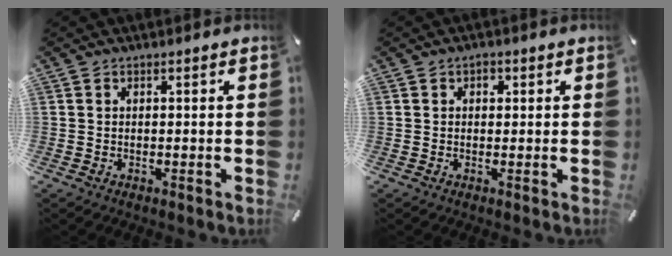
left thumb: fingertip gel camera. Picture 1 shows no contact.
{"total": 1.5, "force": [0.4, 1.3, 0.7], "torque": [0.001, 0.001, 0.002]}